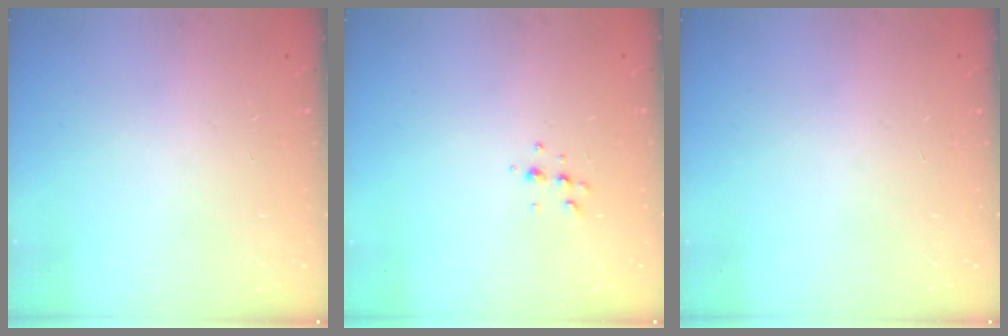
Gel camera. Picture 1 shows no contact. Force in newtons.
{"total": 4.7, "press": 4.6, "slide": 0.9}
{"total": 0.0}